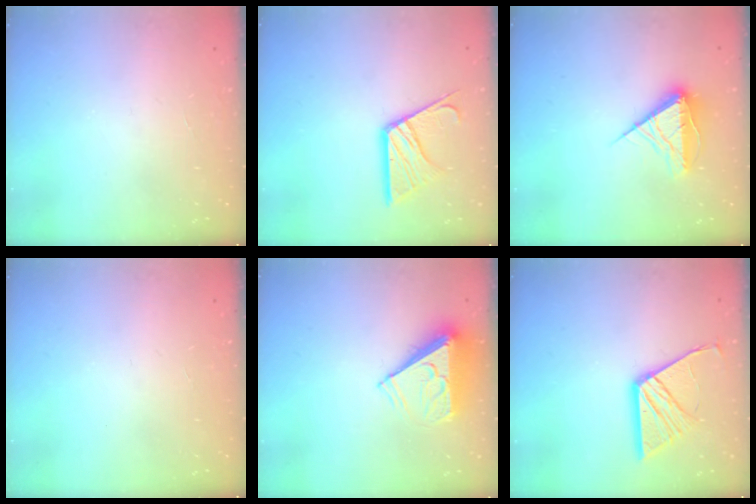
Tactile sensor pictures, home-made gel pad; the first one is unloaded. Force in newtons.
{"total": 14.0, "press": 13.9, "slide": 1.3}
{"total": 13.2, "press": 13.1, "slide": 0.6}
{"total": 0.0}
{"total": 8.9, "press": 8.8, "slide": 1.2}
{"total": 12.2, "press": 12.2, "slide": 0.9}